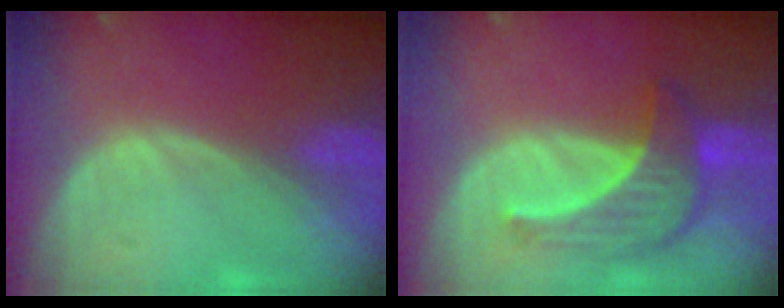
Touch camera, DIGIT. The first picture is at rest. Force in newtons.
{"total": 7.1, "press": 6.8, "slide": 2.2}